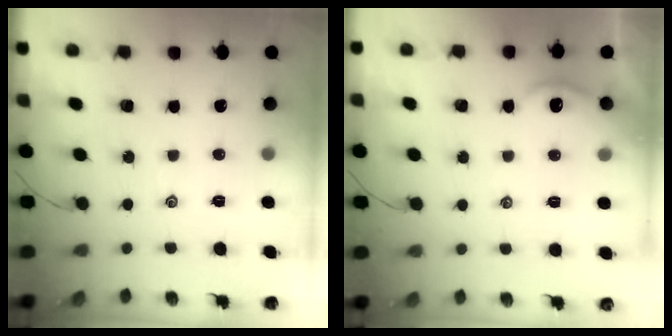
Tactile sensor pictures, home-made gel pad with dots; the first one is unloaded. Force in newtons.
{"total": 2.5, "press": 2.5, "slide": 0.3}